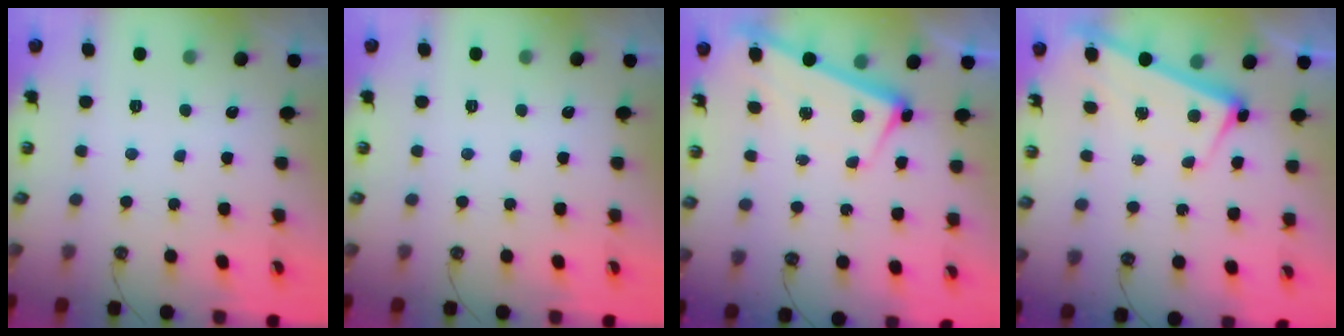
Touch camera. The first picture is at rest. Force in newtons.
{"total": 0.0}
{"total": 2.7, "press": 2.7, "slide": 0.6}
{"total": 2.7, "press": 2.7, "slide": 0.6}